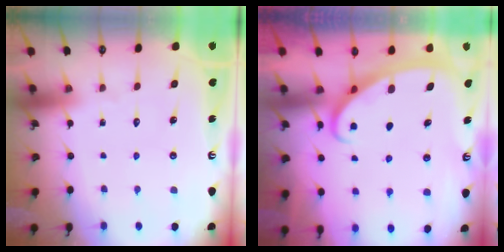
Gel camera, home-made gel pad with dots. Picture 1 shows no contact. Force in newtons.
{"total": 2.7, "press": 2.7, "slide": 0.3}